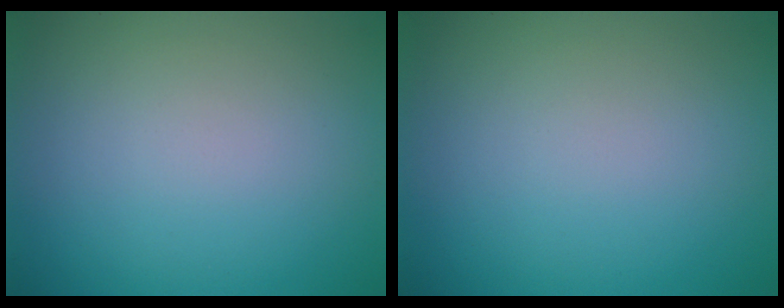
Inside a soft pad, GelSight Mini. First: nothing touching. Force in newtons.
{"total": 0.0}